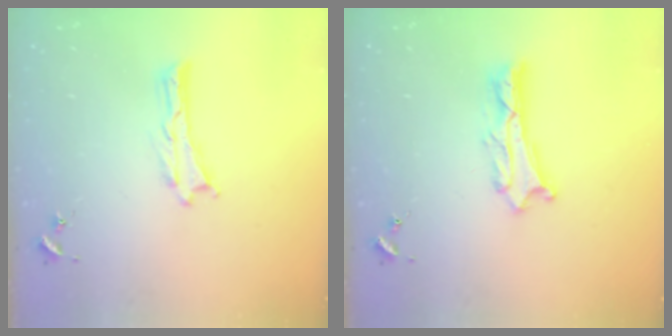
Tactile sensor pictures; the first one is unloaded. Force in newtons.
{"total": 2.6, "press": 2.6, "slide": 0.3}